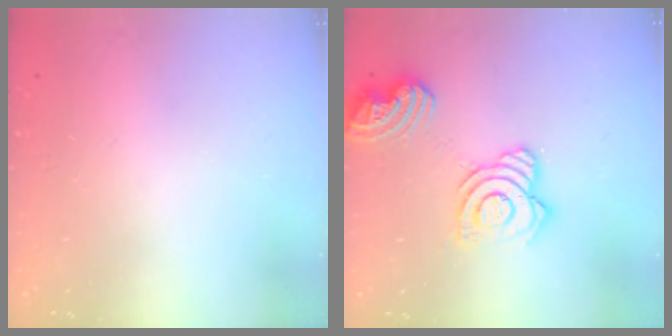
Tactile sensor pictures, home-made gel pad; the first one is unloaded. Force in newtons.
{"total": 17.0, "press": 16.9, "slide": 2.1}